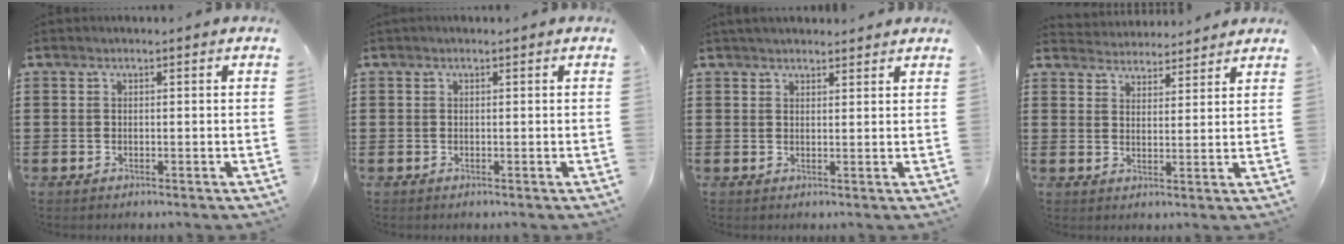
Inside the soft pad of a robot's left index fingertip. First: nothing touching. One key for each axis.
{"total": 0.0}
{"total": 2.1, "fx": 2.0, "fy": 0.5, "fz": 0.4, "tx": -0.012, "ty": 0.003, "tz": 0.039}
{"total": 3.6, "fx": 3.5, "fy": 0.4, "fz": -0.4, "tx": -0.006, "ty": -0.015, "tz": 0.064}